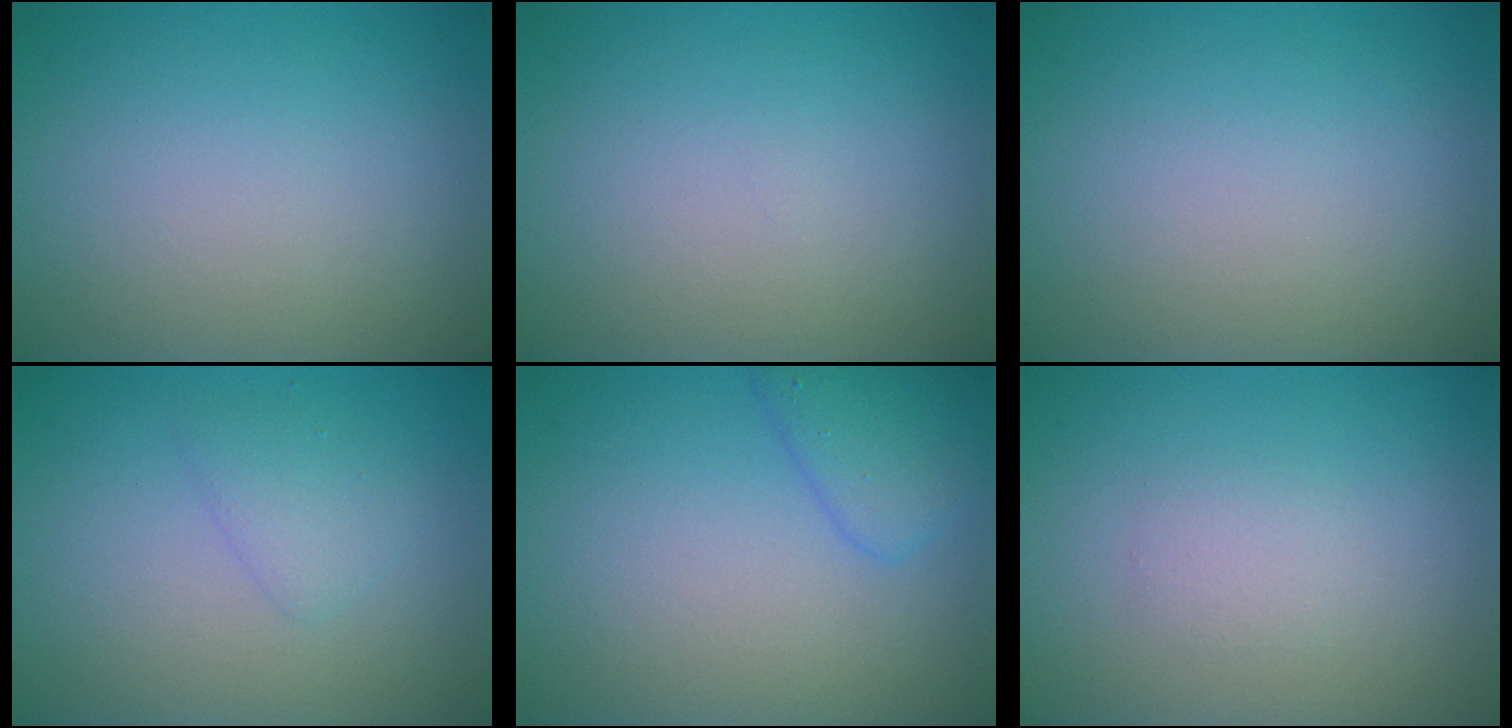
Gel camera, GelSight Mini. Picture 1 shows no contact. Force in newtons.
{"total": 0.0}
{"total": 0.0}
{"total": 1.7, "press": 1.7, "slide": 0.1}
{"total": 1.8, "press": 1.8, "slide": 0.1}
{"total": 1.2, "press": 1.2, "slide": 0.0}